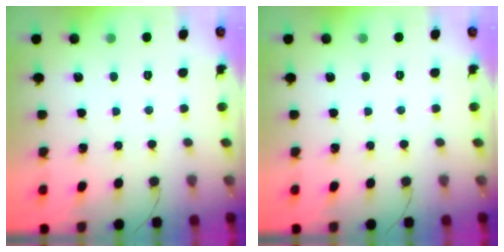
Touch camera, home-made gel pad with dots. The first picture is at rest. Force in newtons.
{"total": 0.0}